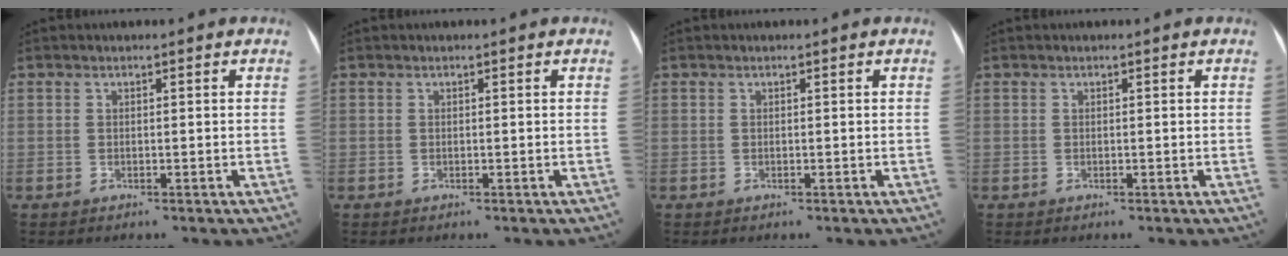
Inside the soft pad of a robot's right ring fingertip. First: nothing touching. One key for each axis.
{"total": 0.0}
{"total": 0.0}
{"total": 0.0}